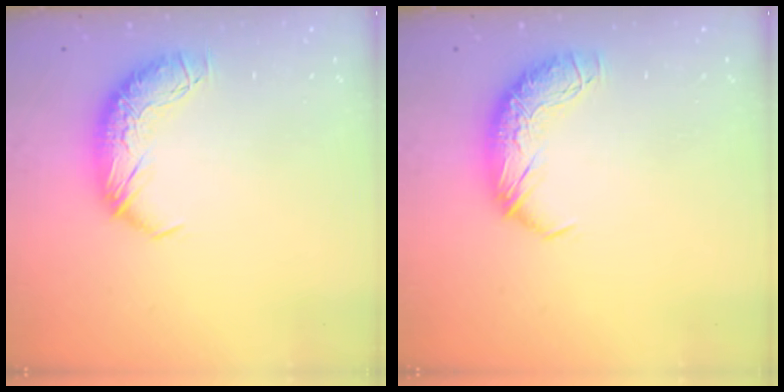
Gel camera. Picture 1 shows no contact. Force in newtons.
{"total": 0.0}